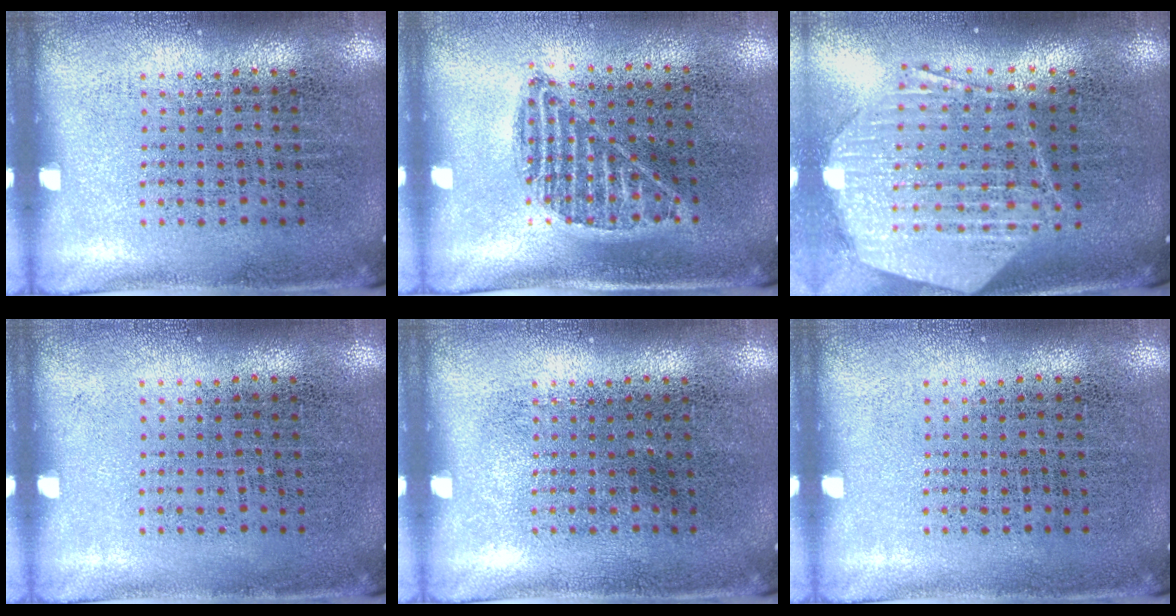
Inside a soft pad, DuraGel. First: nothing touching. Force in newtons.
{"total": 0.9, "press": 0.8, "slide": 0.5}
{"total": 2.6, "press": 2.1, "slide": 1.5}
{"total": 0.0}
{"total": 0.0}
{"total": 0.0}